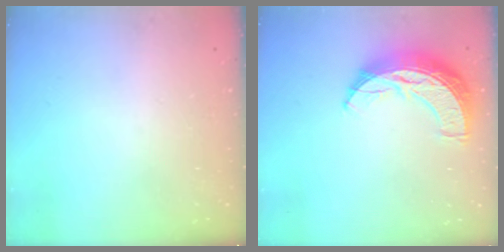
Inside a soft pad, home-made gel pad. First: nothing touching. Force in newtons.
{"total": 14.1, "press": 14.1, "slide": 0.6}